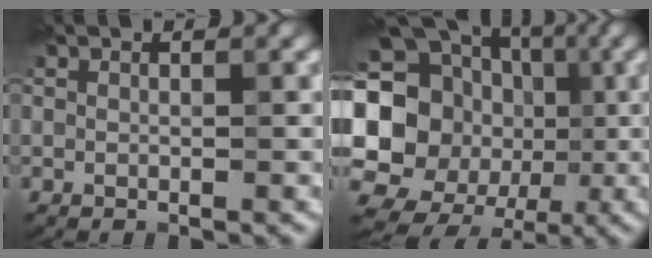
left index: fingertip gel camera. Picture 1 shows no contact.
{"total": 18.3, "force": [-0.3, 16.2, 8.5], "torque": [-0.167, 0.011, -0.035]}